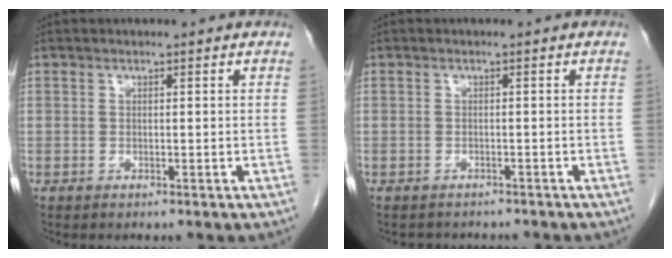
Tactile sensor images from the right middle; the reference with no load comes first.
{"total": 3.6, "force": [-3.2, 1.4, 0.5], "torque": [-0.008, -0.001, -0.039]}